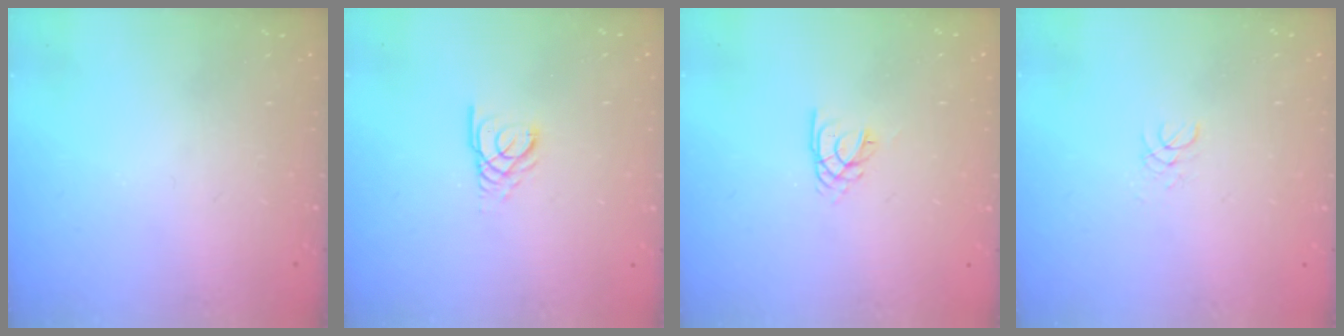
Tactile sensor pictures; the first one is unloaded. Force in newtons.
{"total": 2.4, "press": 2.4, "slide": 0.1}
{"total": 2.2, "press": 2.2, "slide": 0.3}
{"total": 1.3, "press": 1.3, "slide": 0.1}